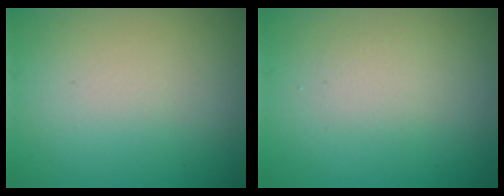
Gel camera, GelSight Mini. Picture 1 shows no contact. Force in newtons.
{"total": 1.2, "press": 1.2, "slide": 0.1}